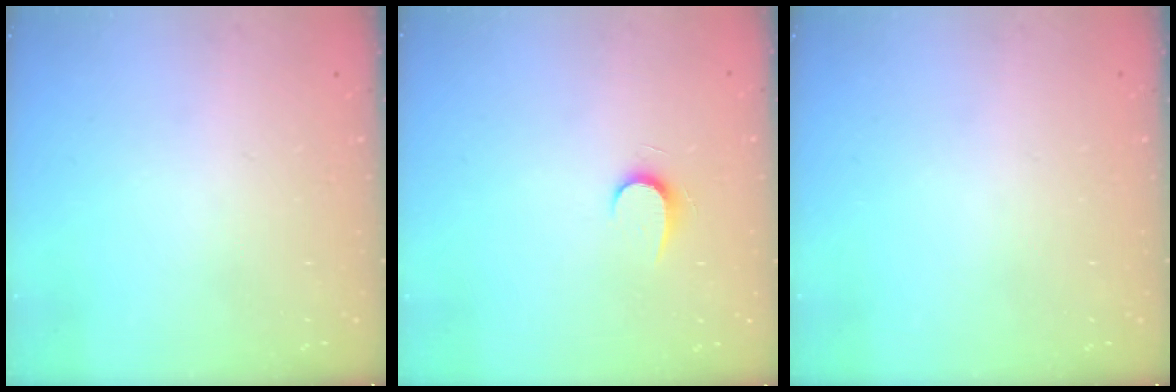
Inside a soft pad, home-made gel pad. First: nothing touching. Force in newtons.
{"total": 5.9, "press": 5.9, "slide": 0.6}
{"total": 0.0}